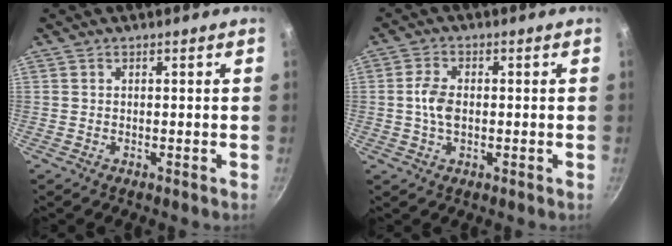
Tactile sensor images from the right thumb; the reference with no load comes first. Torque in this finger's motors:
{"motor_torque": [0.60, 0.62, 0.67, 0.15, 0.13]}